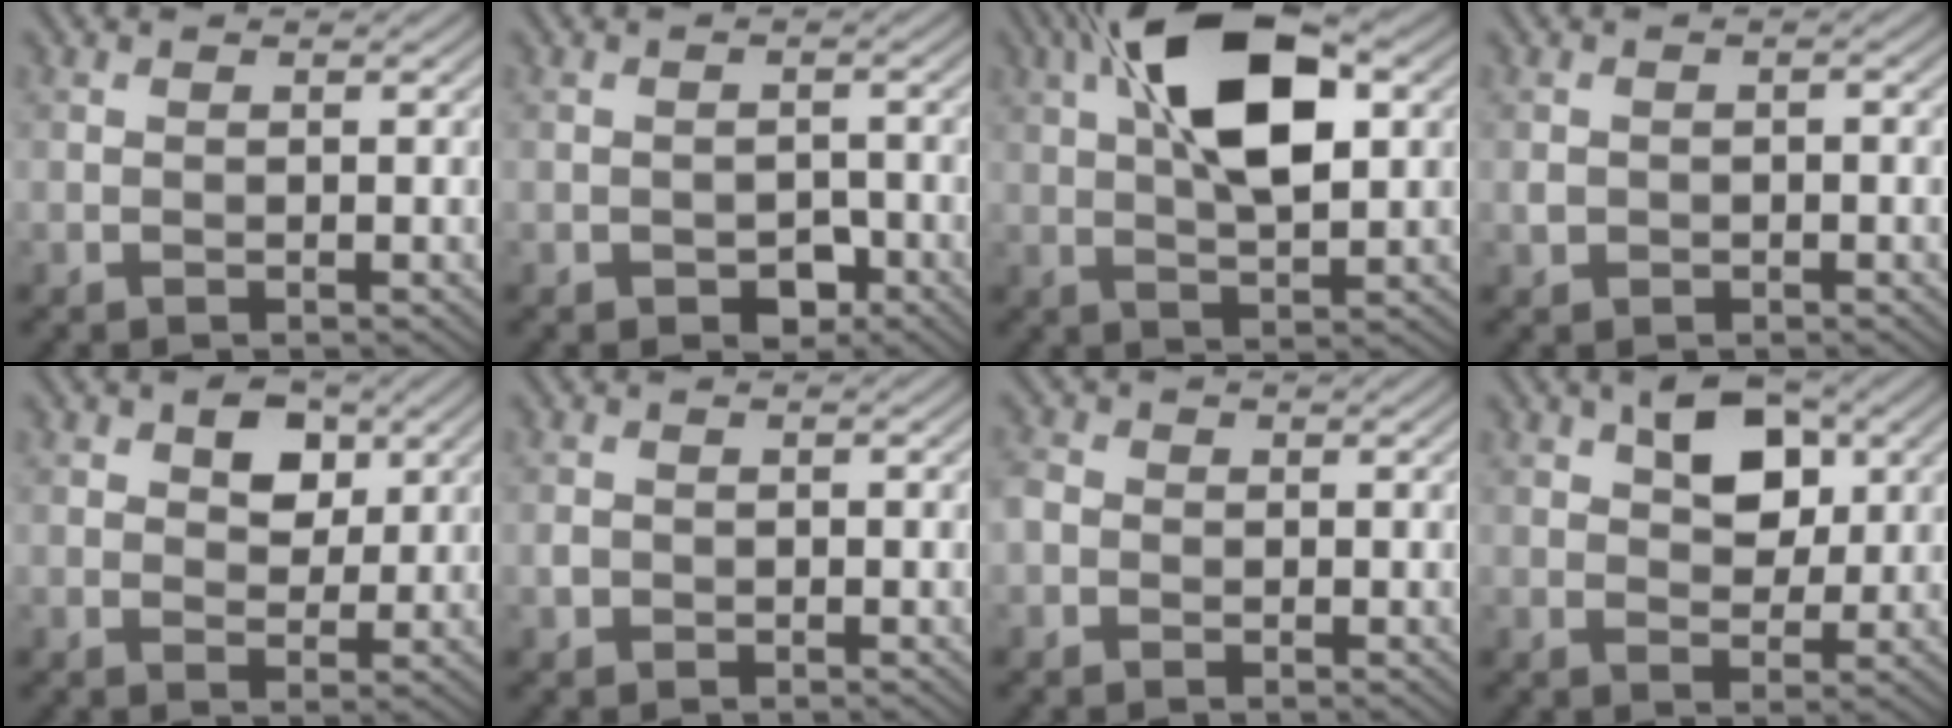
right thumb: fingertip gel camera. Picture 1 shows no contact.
{"total": 2.8, "force": [-1.5, 1.8, 1.5], "torque": [-0.022, -0.003, -0.022]}
{"total": 13.3, "force": [4.4, 5.7, 11.2], "torque": [-0.200, 0.018, 0.068]}
{"total": 1.5, "force": [-0.4, 1.3, 0.7], "torque": [-0.016, -0.004, -0.009]}
{"total": 4.3, "force": [1.8, 2.9, 2.7], "torque": [-0.041, 0.001, 0.023]}
{"total": 1.3, "force": [-0.5, 1.1, 0.4], "torque": [-0.006, -0.002, -0.013]}
{"total": 2.5, "force": [-0.6, 2.3, 0.8], "torque": [-0.022, 0.001, -0.019]}
{"total": 5.9, "force": [2.3, 3.6, 4.0], "torque": [-0.062, 0.003, 0.031]}